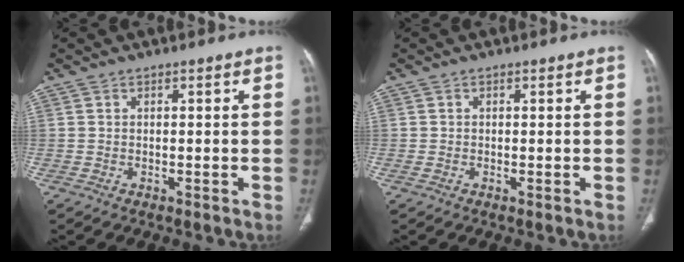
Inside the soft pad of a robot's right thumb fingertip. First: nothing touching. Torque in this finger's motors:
{"motor_torque": [0.04, 0.33, -0.02, 0.24, 0.06]}